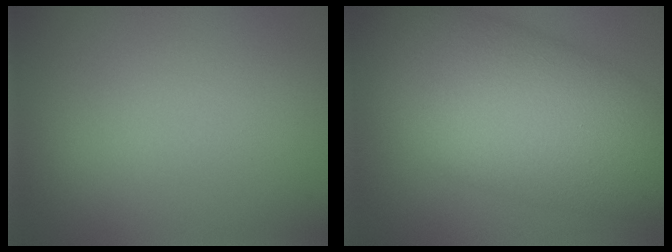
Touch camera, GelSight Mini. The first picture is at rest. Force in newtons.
{"total": 13.0, "press": 13.0, "slide": 0.2}